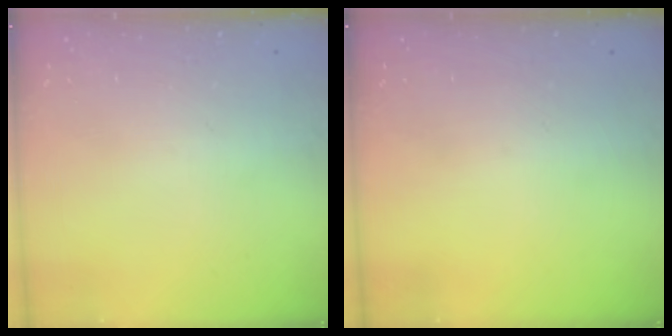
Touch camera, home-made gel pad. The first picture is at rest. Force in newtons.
{"total": 0.0}